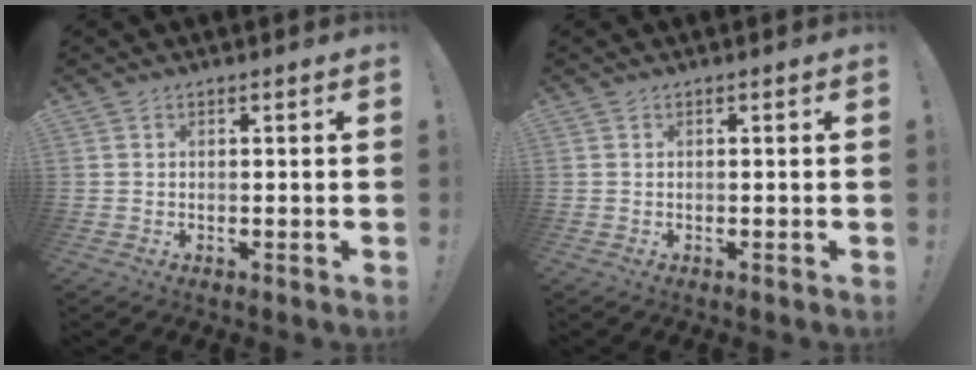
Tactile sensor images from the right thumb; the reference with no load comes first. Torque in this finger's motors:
{"motor_torque": [0.00, 0.00, 0.14, -0.11, 0.04]}